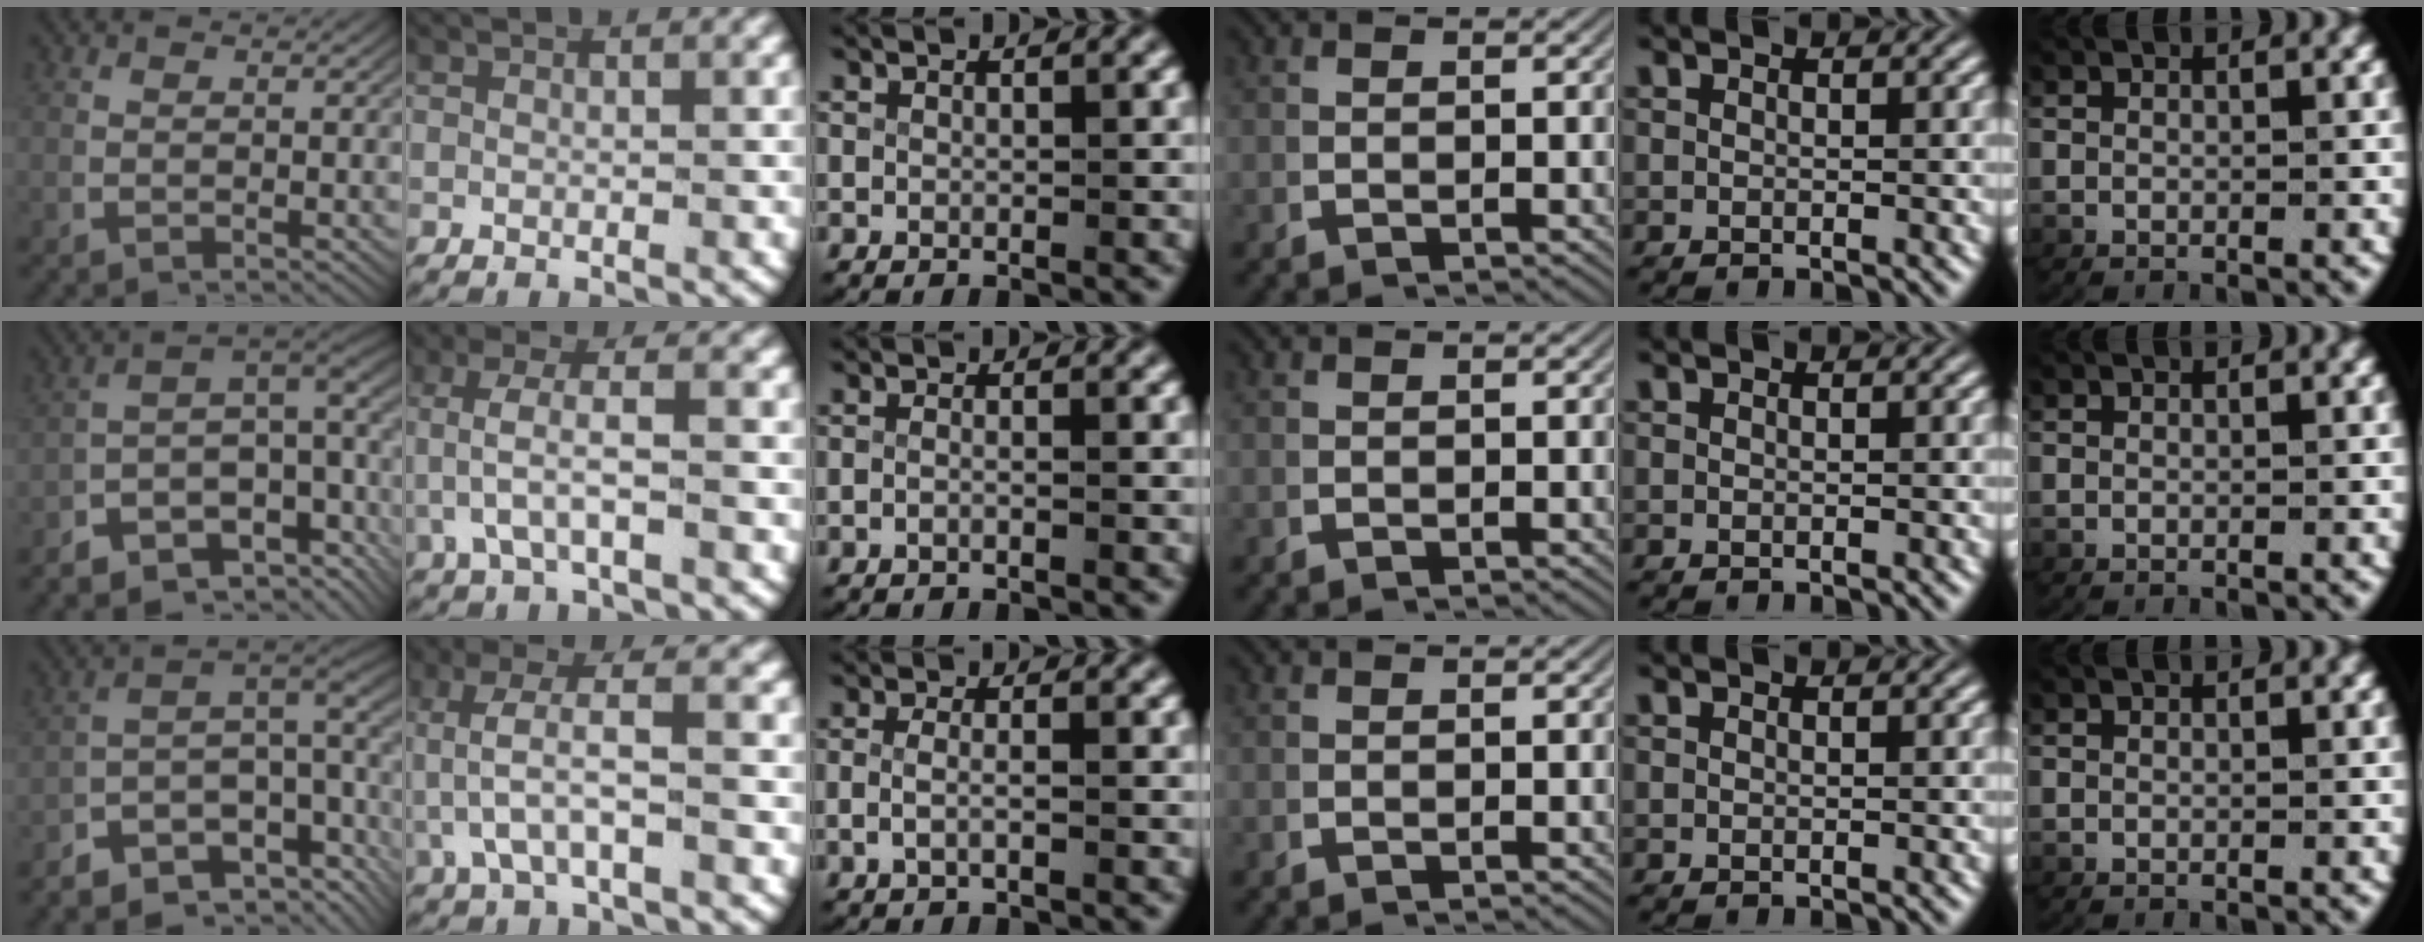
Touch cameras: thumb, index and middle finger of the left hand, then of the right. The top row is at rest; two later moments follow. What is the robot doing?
{"motion": "lift_and_place", "object": "towel"}